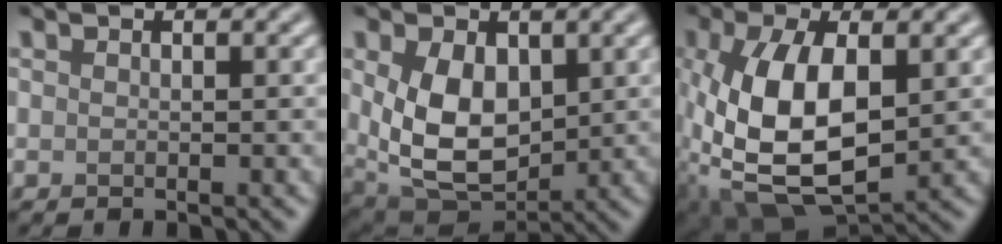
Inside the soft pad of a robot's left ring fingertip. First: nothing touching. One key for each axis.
{"total": 8.0, "fx": 1.0, "fy": 5.2, "fz": 6.0, "tx": -0.130, "ty": -0.013, "tz": 0.024}
{"total": 10.6, "fx": -0.1, "fy": 5.3, "fz": 9.2, "tx": -0.195, "ty": -0.002, "tz": 0.001}